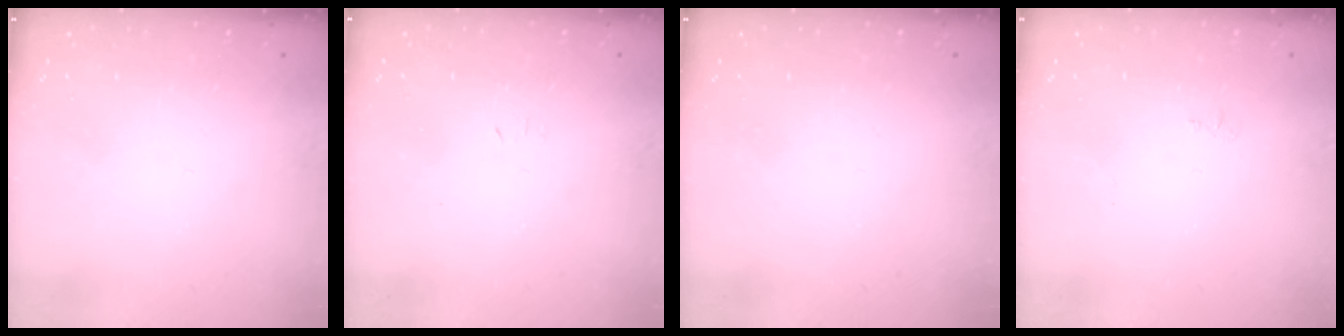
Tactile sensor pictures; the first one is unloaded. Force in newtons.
{"total": 2.4, "press": 2.4, "slide": 0.4}
{"total": 0.0}
{"total": 6.1, "press": 6.1, "slide": 0.7}